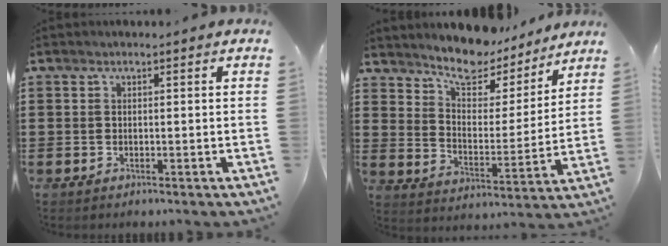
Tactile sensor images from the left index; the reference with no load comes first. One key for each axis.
{"total": 8.0, "fx": 7.5, "fy": 2.2, "fz": 1.6, "tx": -0.056, "ty": -0.056, "tz": 0.130}